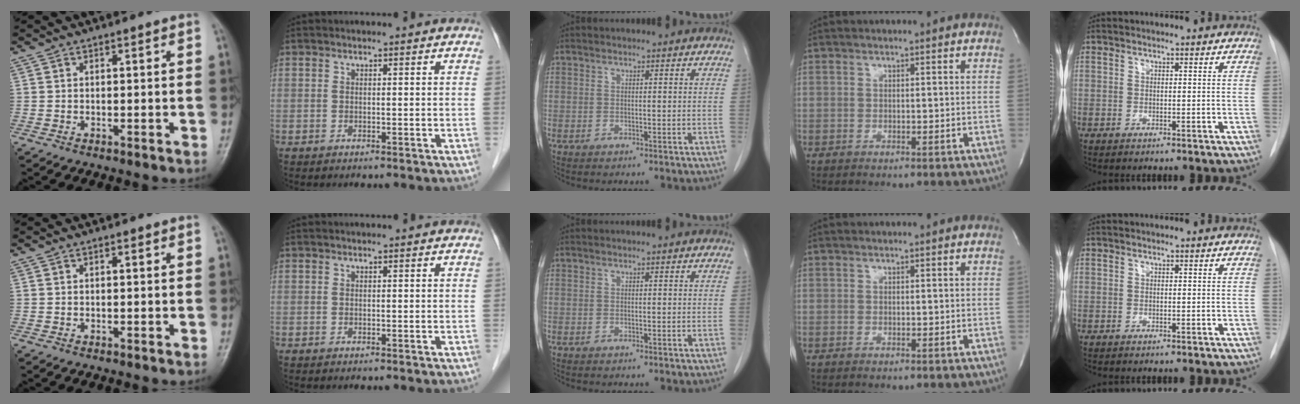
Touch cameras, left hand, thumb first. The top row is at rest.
{}